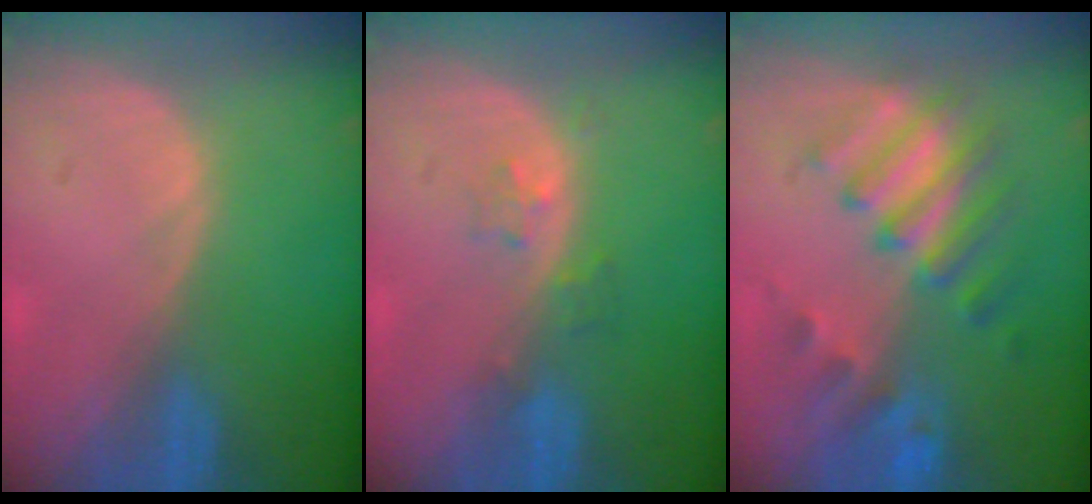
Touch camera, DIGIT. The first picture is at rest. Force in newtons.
{"total": 2.3, "press": 2.2, "slide": 0.3}
{"total": 8.1, "press": 7.7, "slide": 2.7}